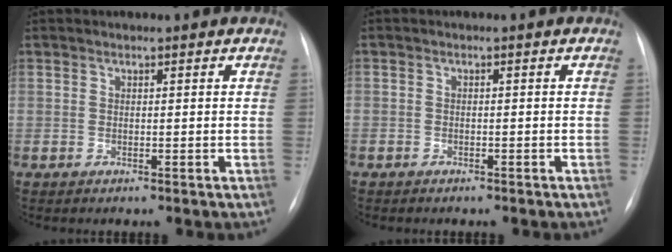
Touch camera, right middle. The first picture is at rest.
{"total": 1.5, "force": [-1.0, 1.0, 0.2], "torque": [-0.010, 0.003, -0.012]}